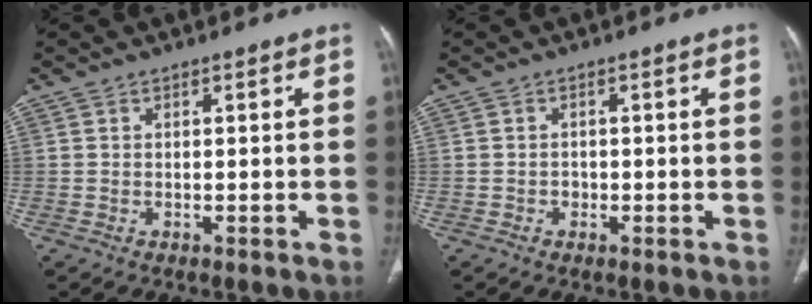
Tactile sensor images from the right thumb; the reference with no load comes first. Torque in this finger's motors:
{"motor_torque": [0.20, -0.01, 0.19, -0.69, 0.03]}